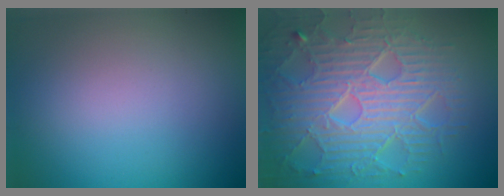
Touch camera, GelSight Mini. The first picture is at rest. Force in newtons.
{"total": 9.2, "press": 6.5, "slide": 6.5}